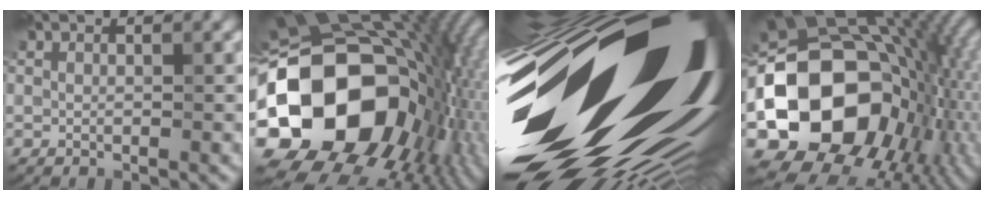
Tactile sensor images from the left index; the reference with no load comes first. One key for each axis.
{"total": 20.5, "fx": -1.6, "fy": 15.8, "fz": 13.0, "tx": -0.282, "ty": -0.003, "tz": -0.019}
{"total": 22.9, "fx": -1.2, "fy": 13.2, "fz": 18.6, "tx": -0.288, "ty": -0.062, "tz": 0.000}
{"total": 18.6, "fx": -2.0, "fy": 14.6, "fz": 11.4, "tx": -0.200, "ty": -0.009, "tz": -0.039}